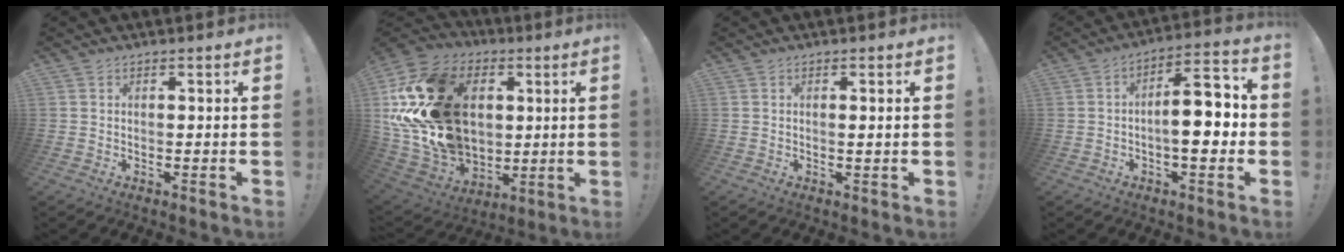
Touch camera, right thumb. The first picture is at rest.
{"total": 27.9, "force": [5.3, 20.1, 18.6], "torque": [-0.370, -0.006, 0.126]}
{"total": 1.0, "force": [0.2, 0.0, 1.0], "torque": [-0.007, -0.006, -0.001]}
{"total": 13.7, "force": [-1.3, 5.8, 12.3], "torque": [-0.167, 0.015, -0.027]}